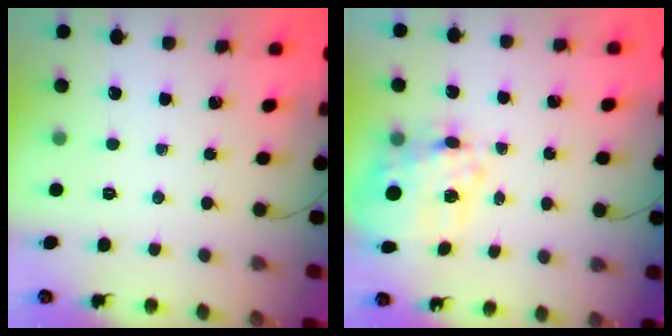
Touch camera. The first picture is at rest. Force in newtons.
{"total": 16.5, "press": 16.2, "slide": 3.3}